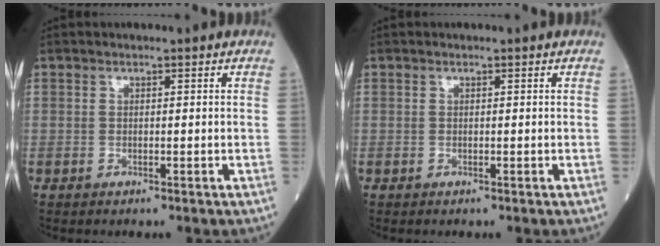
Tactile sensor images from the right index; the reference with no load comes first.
{"total": 0.0}